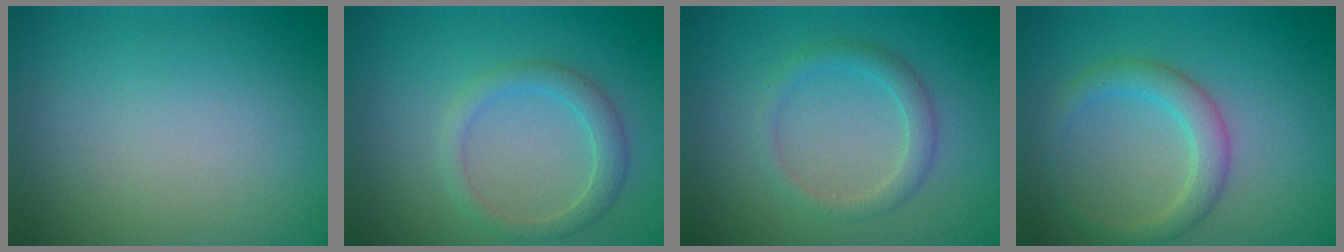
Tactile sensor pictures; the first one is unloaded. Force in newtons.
{"total": 2.3, "press": 2.3, "slide": 0.1}
{"total": 2.1, "press": 2.1, "slide": 0.2}
{"total": 2.8, "press": 2.8, "slide": 0.2}